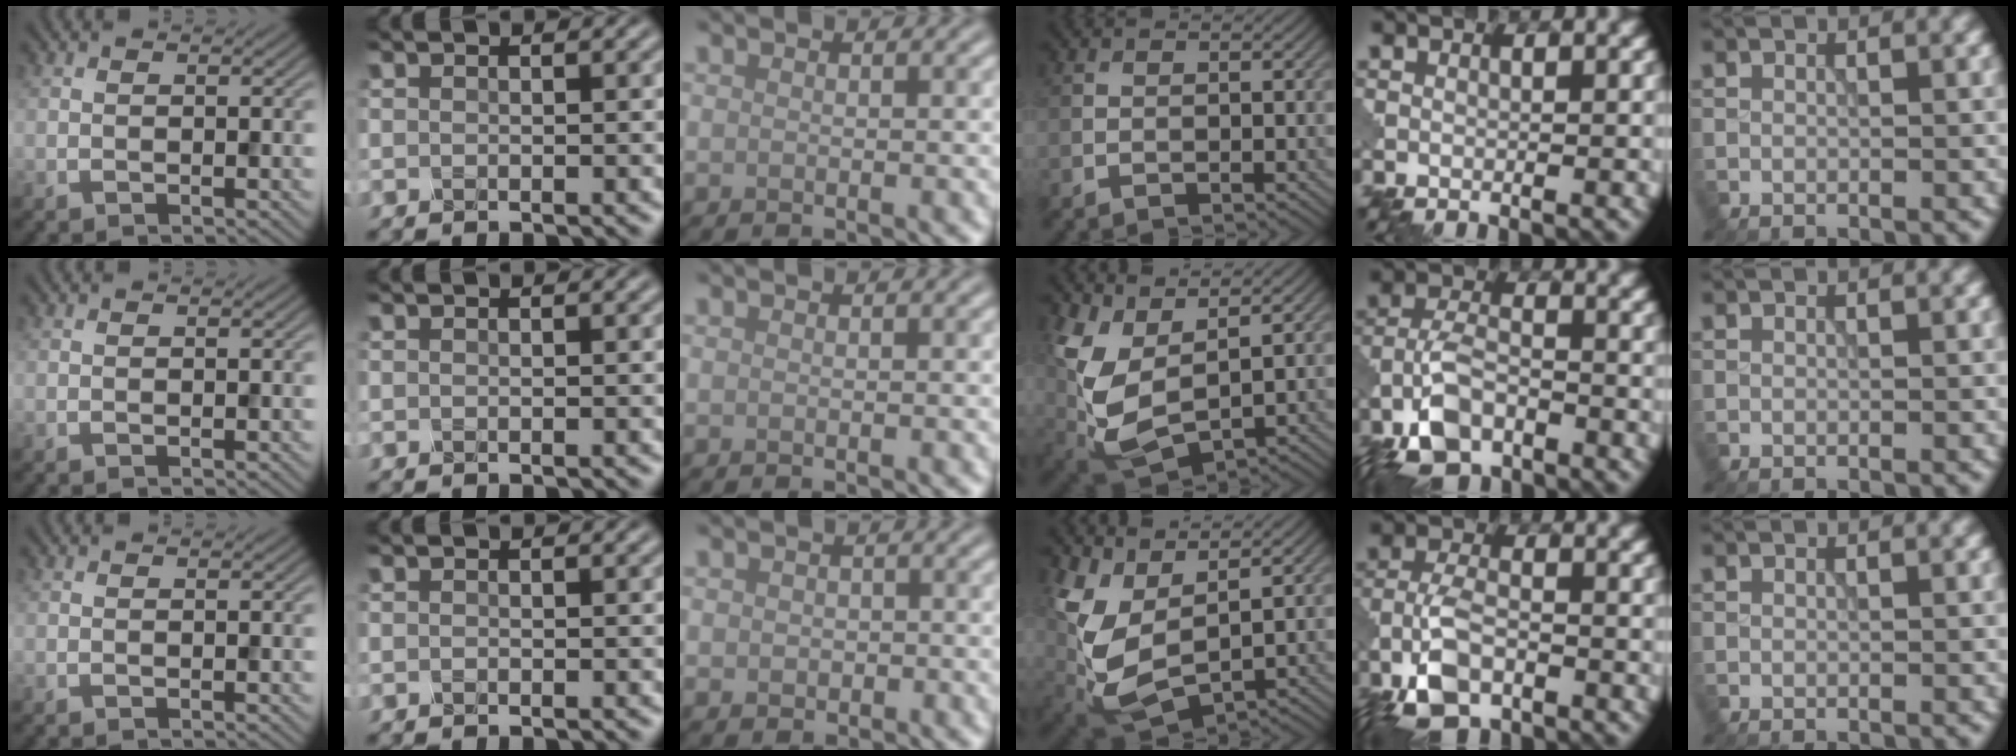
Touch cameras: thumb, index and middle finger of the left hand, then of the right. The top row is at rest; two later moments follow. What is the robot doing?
{"motion": "insert", "object": "pin"}